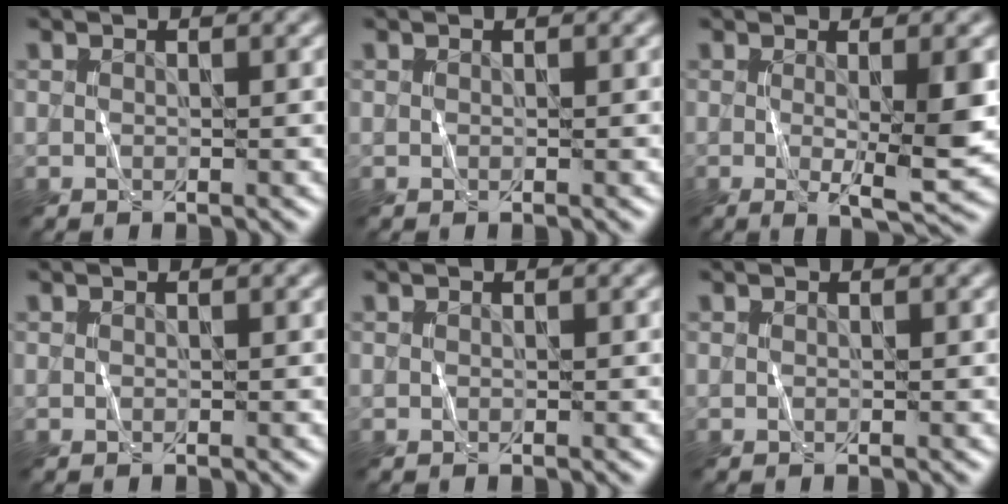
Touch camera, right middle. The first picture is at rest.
{"total": 0.0}
{"total": 5.2, "force": [-0.2, 0.8, 5.1], "torque": [-0.077, -0.008, 0.000]}
{"total": 0.0}
{"total": 0.0}
{"total": 0.0}